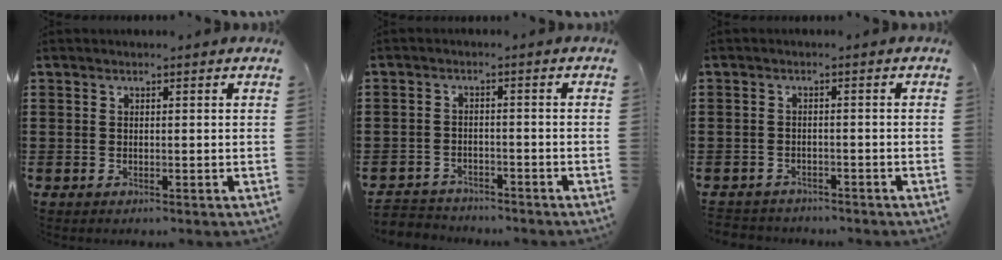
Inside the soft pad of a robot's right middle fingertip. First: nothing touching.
{"total": 3.1, "force": [-3.0, 0.8, -0.5], "torque": [-0.001, 0.000, -0.067]}
{"total": 2.2, "force": [-2.0, 0.6, -0.4], "torque": [0.001, 0.003, -0.048]}